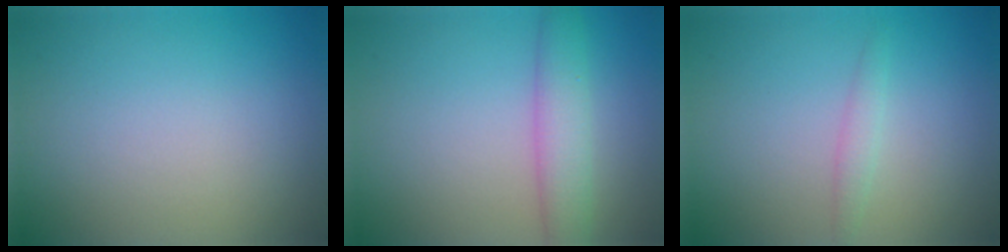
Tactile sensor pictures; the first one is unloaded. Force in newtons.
{"total": 3.7, "press": 3.6, "slide": 0.2}
{"total": 1.2, "press": 1.2, "slide": 0.1}